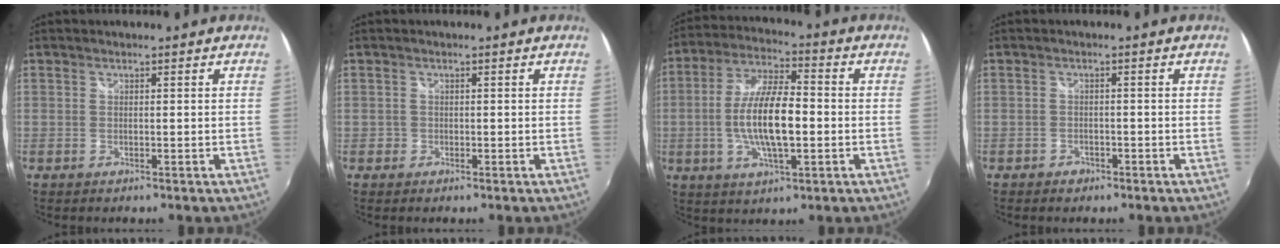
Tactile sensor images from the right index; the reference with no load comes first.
{"total": 1.3, "force": [-0.5, 1.2, 0.0], "torque": [-0.001, 0.005, -0.005]}
{"total": 13.0, "force": [-1.9, 4.2, 12.1], "torque": [-0.242, 0.000, -0.033]}
{"total": 2.1, "force": [-1.4, 1.5, 0.5], "torque": [-0.013, 0.001, -0.020]}